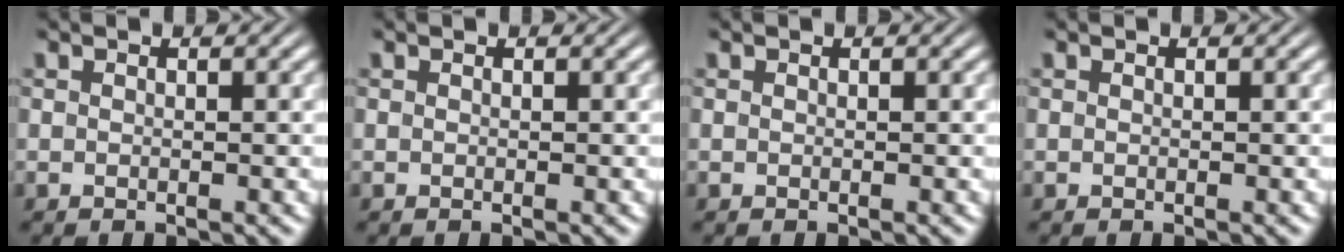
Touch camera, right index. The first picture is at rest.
{"total": 0.0}
{"total": 0.0}
{"total": 0.0}